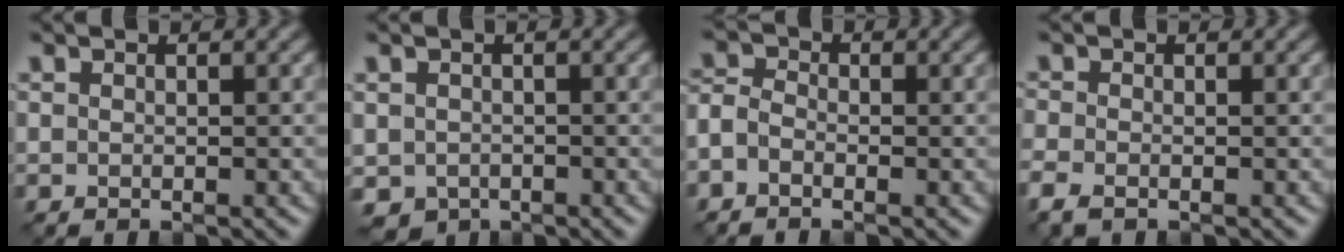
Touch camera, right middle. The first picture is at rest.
{"total": 2.3, "force": [-1.2, 1.7, 0.8], "torque": [-0.021, -0.007, -0.026]}
{"total": 2.1, "force": [-1.1, 1.3, 1.2], "torque": [-0.029, 0.005, -0.036]}
{"total": 2.1, "force": [-1.4, 1.0, 1.1], "torque": [-0.034, -0.007, -0.039]}